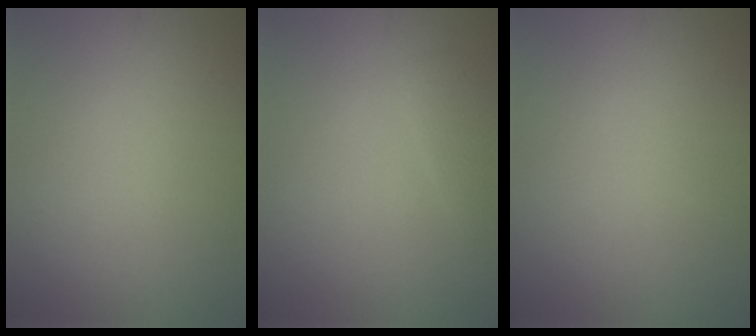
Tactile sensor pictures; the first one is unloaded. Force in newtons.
{"total": 1.0, "press": 1.0, "slide": 0.1}
{"total": 0.0}